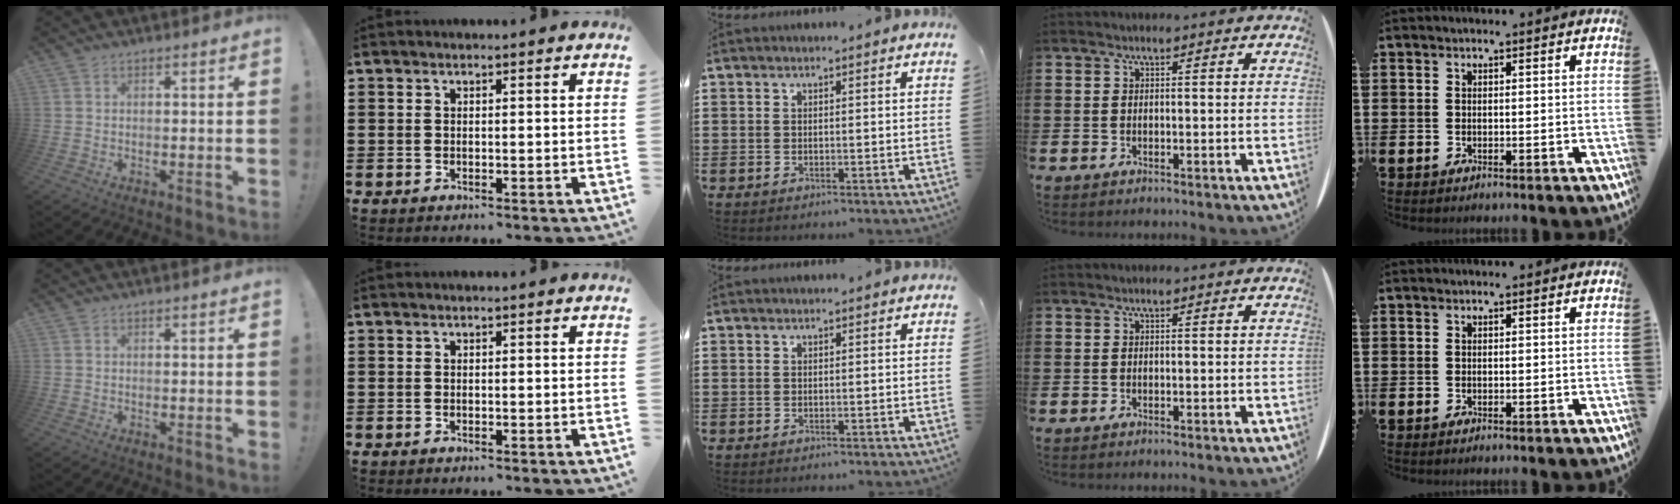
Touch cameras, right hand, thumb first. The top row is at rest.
{}